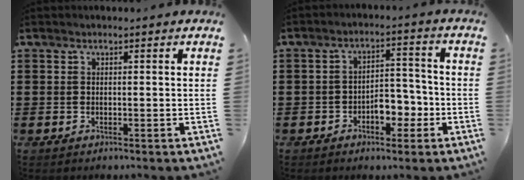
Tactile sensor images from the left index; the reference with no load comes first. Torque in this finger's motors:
{"motor_torque": [0.93, 0.66, 0.14, 0.07]}